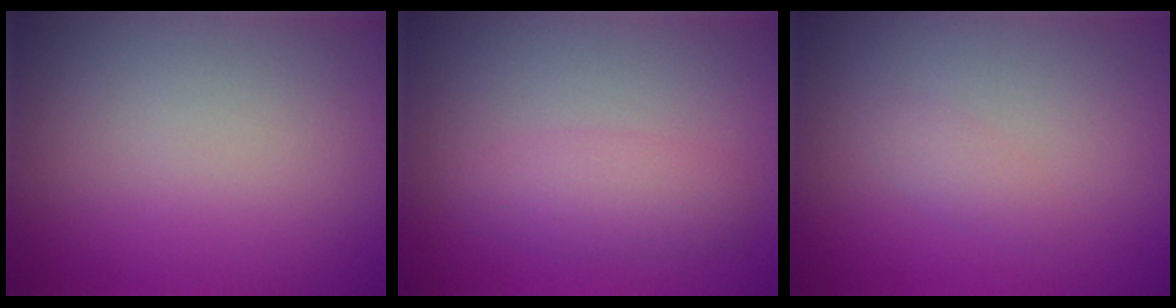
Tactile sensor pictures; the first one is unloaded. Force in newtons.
{"total": 2.5, "press": 2.5, "slide": 0.2}
{"total": 1.1, "press": 1.1, "slide": 0.0}